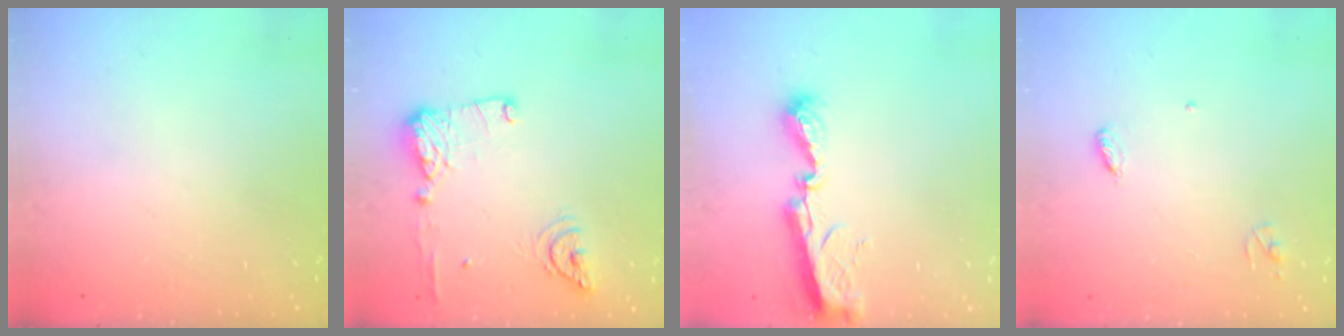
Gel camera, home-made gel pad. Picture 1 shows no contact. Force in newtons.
{"total": 12.7, "press": 12.4, "slide": 2.7}
{"total": 9.1, "press": 9.1, "slide": 0.6}
{"total": 3.6, "press": 3.6, "slide": 0.3}